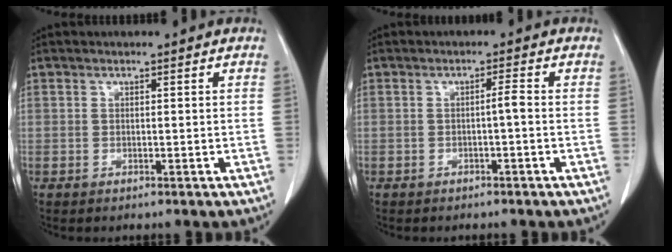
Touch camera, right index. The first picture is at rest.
{"total": 1.4, "force": [-0.3, 0.0, 1.4], "torque": [-0.021, 0.002, -0.005]}